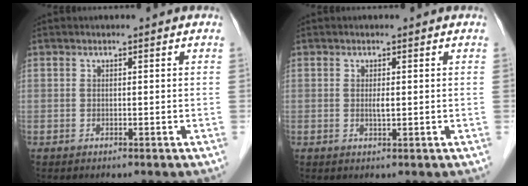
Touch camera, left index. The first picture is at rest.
{"total": 1.1, "force": [0.1, 0.1, 1.1], "torque": [-0.024, -0.002, 0.002]}